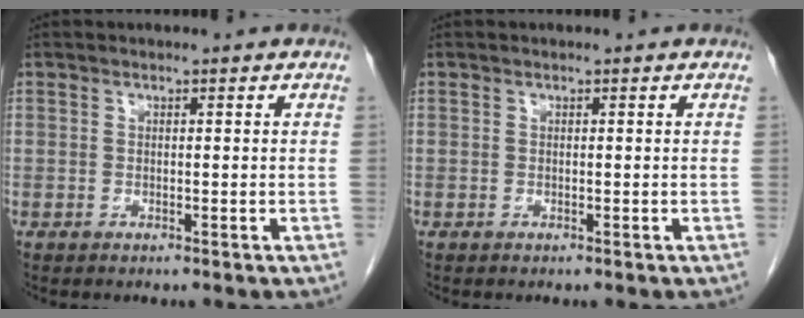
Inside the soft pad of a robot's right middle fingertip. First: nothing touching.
{"total": 0.0}